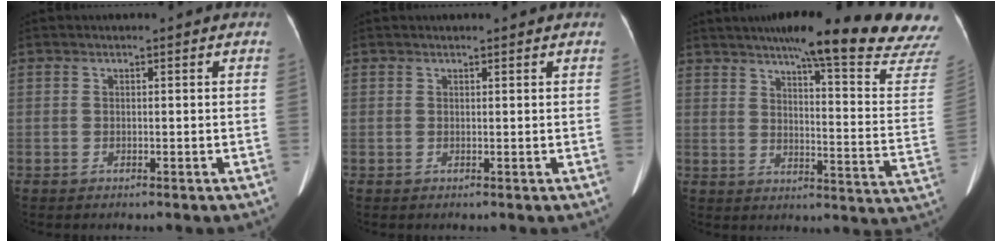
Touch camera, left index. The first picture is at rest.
{"total": 0.8, "force": [0.7, 0.0, 0.3], "torque": [-0.006, 0.013, 0.012]}
{"total": 24.2, "force": [21.2, -0.4, 11.6], "torque": [-0.161, -0.082, 0.256]}